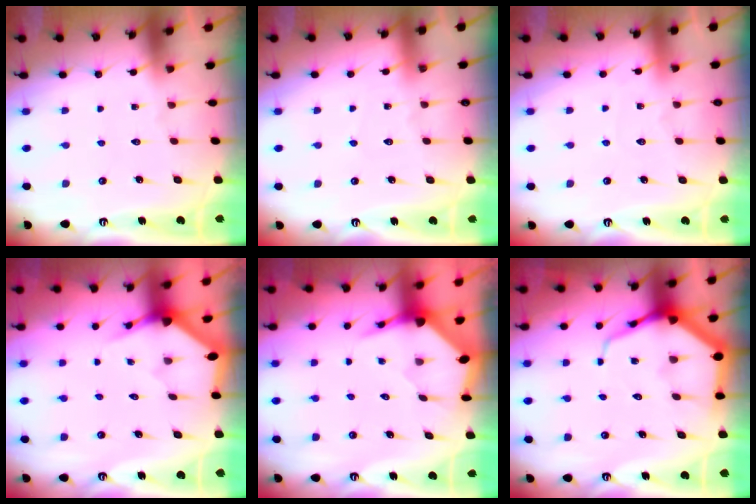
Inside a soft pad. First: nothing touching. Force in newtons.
{"total": 2.9, "press": 2.9, "slide": 0.4}
{"total": 2.9, "press": 2.9, "slide": 0.3}
{"total": 3.4, "press": 3.4, "slide": 0.1}
{"total": 3.7, "press": 3.6, "slide": 0.4}
{"total": 7.8, "press": 7.7, "slide": 0.8}